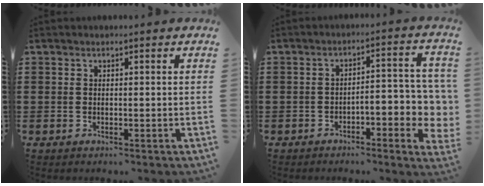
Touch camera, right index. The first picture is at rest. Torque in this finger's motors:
{"motor_torque": [0.79, -0.47, 0.71, 0.08]}